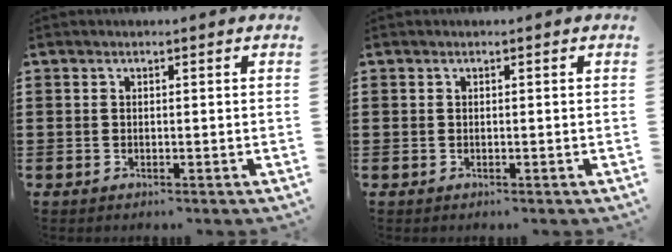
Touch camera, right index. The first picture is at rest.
{"total": 0.0}